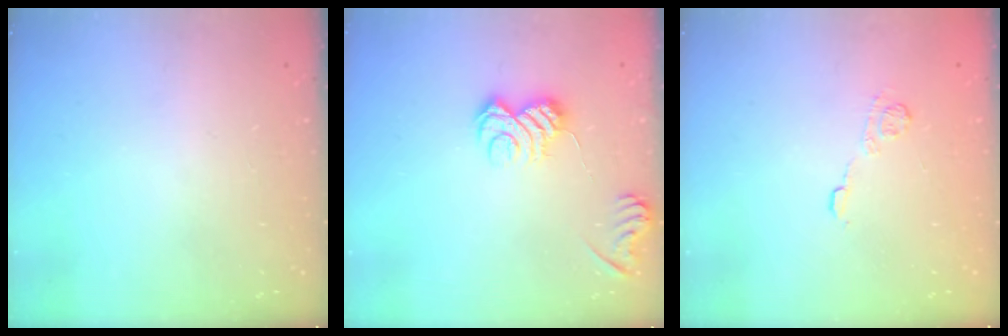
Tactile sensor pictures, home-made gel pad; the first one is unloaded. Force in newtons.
{"total": 9.4, "press": 9.4, "slide": 1.1}
{"total": 8.5, "press": 8.3, "slide": 1.3}